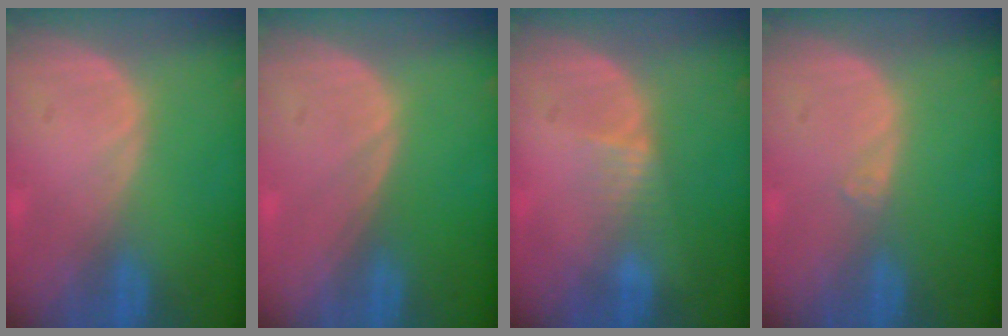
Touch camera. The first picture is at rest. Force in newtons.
{"total": 0.0}
{"total": 2.3, "press": 2.1, "slide": 1.0}
{"total": 0.6, "press": 0.5, "slide": 0.2}